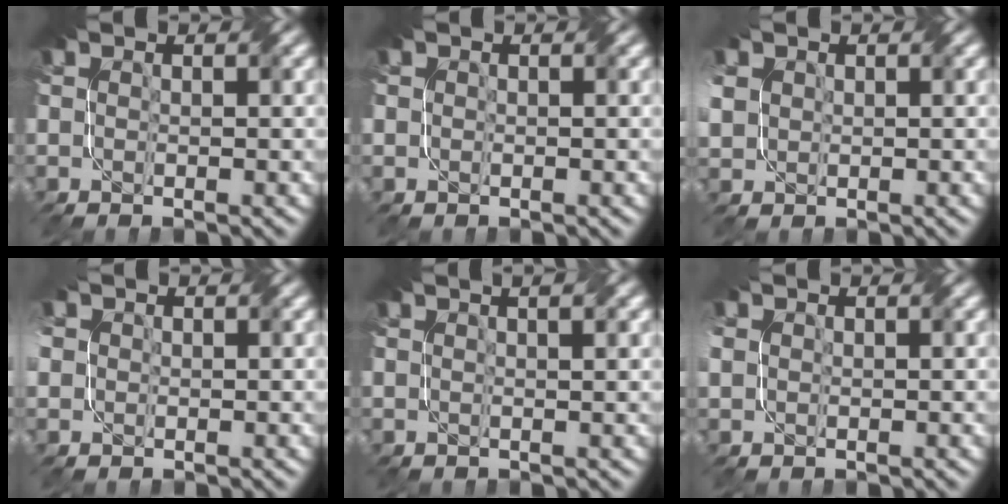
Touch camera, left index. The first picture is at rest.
{"total": 0.8, "force": [0.3, 0.3, -0.7], "torque": [0.011, 0.000, 0.002]}
{"total": 2.4, "force": [1.0, 2.2, 0.3], "torque": [-0.025, 0.012, 0.016]}
{"total": 2.9, "force": [0.9, 2.7, 0.7], "torque": [-0.030, 0.021, 0.005]}
{"total": 1.6, "force": [1.4, 0.3, 0.7], "torque": [0.004, 0.001, 0.009]}
{"total": 1.7, "force": [0.8, 1.5, -0.1], "torque": [-0.002, 0.008, 0.011]}